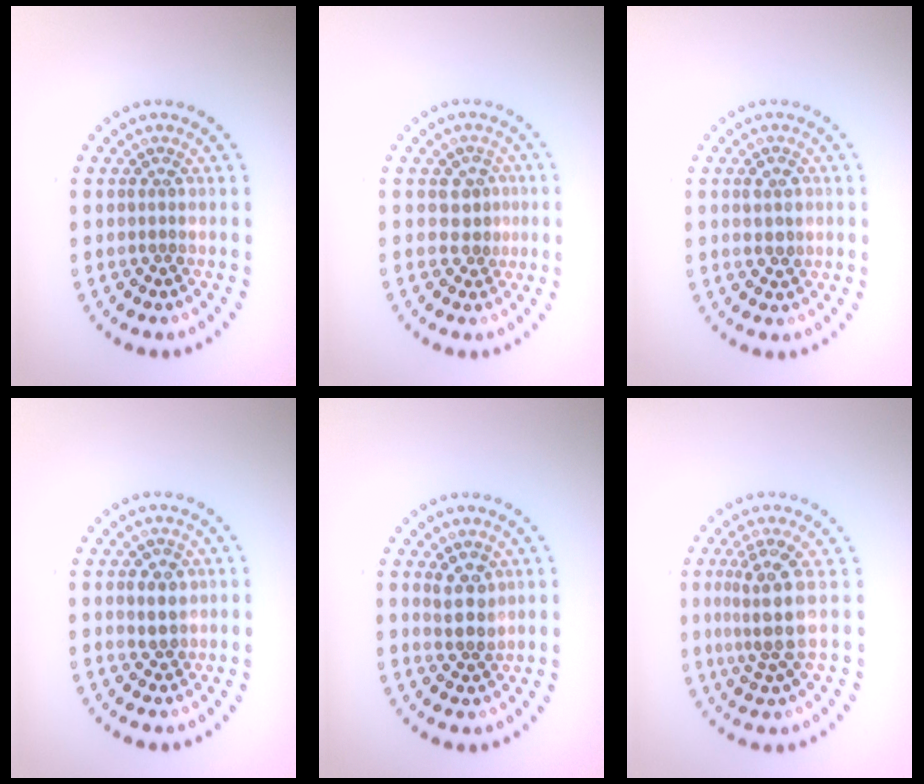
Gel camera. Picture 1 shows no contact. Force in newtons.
{"total": 1.9, "press": 1.6, "slide": 1.0}
{"total": 1.8, "press": 1.8, "slide": 0.1}
{"total": 2.4, "press": 2.3, "slide": 0.9}
{"total": 2.5, "press": 2.3, "slide": 0.9}
{"total": 3.8, "press": 3.0, "slide": 2.3}